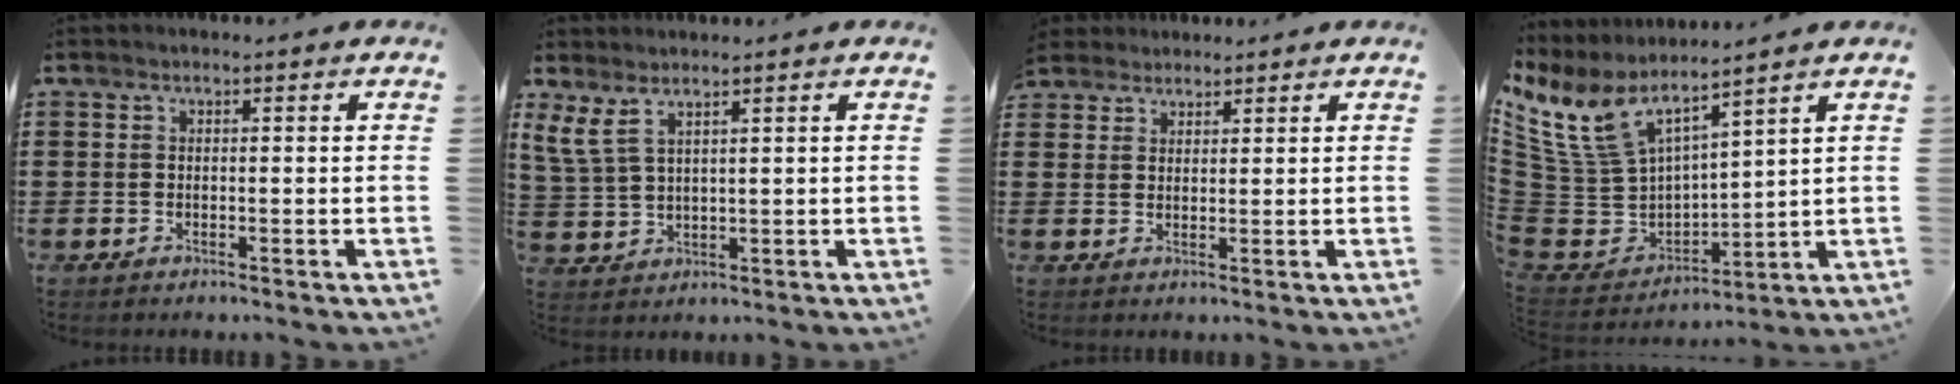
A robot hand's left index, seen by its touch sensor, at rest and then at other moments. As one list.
[{"total": 4.2, "force": [2.8, 1.3, 2.8], "torque": [-0.073, -0.002, 0.049]}, {"total": 2.4, "force": [2.3, 0.7, -0.3], "torque": [0.000, 0.002, 0.046]}, {"total": 9.6, "force": [6.2, 4.7, 5.6], "torque": [-0.159, -0.040, 0.115]}]